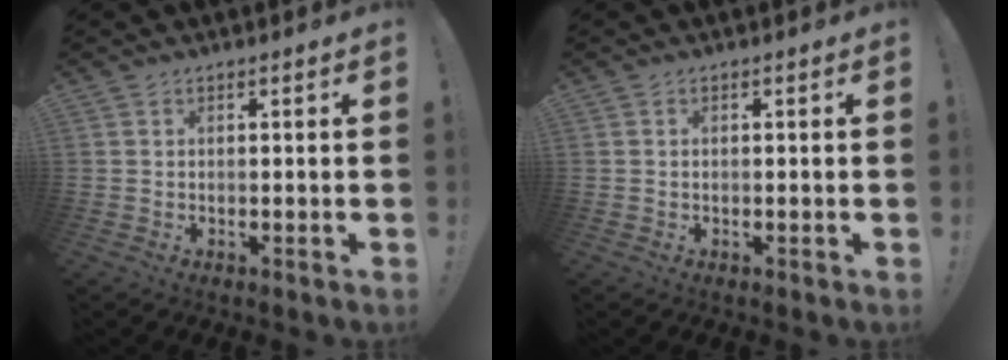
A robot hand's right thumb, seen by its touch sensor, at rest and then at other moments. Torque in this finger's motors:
{"motor_torque": [0.23, 0.08, -0.10, 0.17, 0.02]}